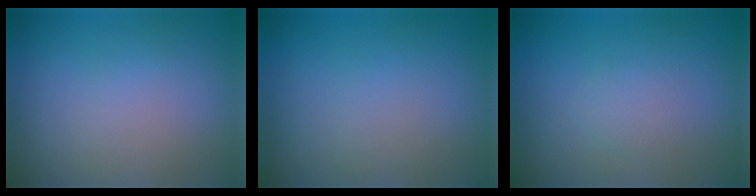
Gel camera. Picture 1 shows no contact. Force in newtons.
{"total": 0.0}
{"total": 1.2, "press": 1.2, "slide": 0.0}